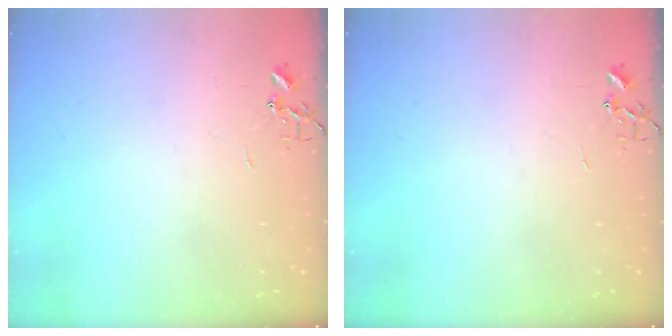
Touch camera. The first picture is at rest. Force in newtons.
{"total": 0.0}